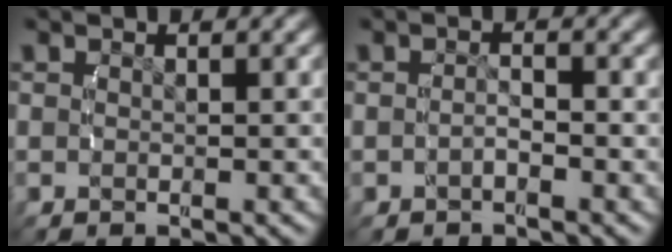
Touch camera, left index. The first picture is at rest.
{"total": 1.0, "force": [-0.7, 0.1, 0.7], "torque": [-0.014, -0.002, -0.011]}